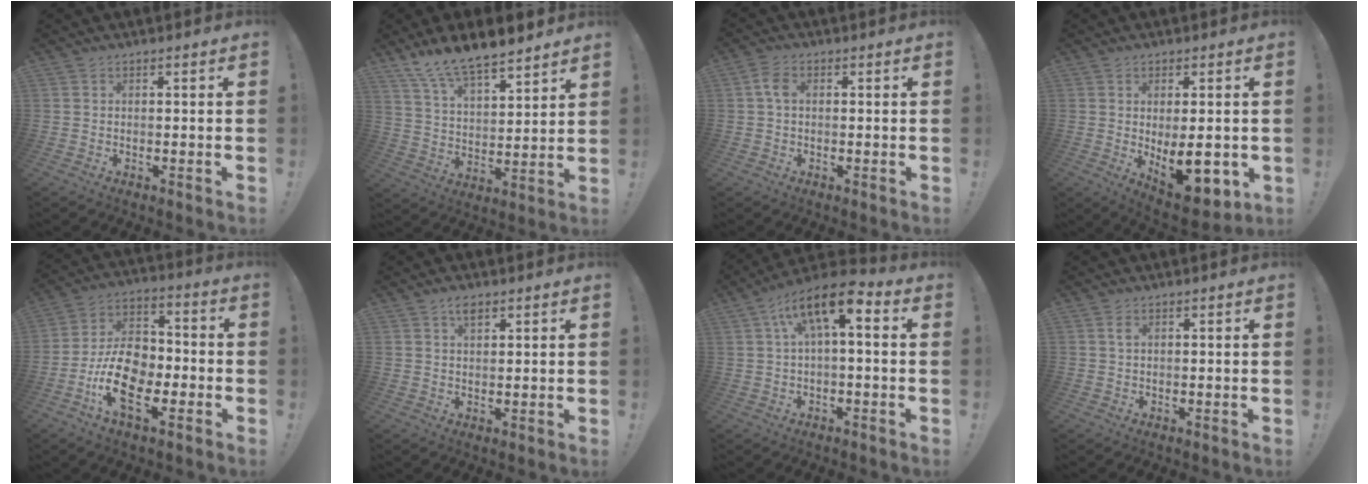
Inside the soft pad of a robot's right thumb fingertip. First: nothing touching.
{"total": 11.9, "force": [10.7, 2.6, 4.3], "torque": [-0.089, -0.083, 0.196]}
{"total": 4.4, "force": [0.4, 3.0, 3.1], "torque": [-0.050, 0.011, 0.008]}
{"total": 12.8, "force": [-0.8, 5.5, 11.6], "torque": [-0.156, -0.017, -0.002]}
{"total": 16.9, "force": [-6.5, 10.0, 12.0], "torque": [-0.228, 0.034, -0.107]}
{"total": 3.3, "force": [2.3, 1.5, 1.9], "torque": [-0.018, -0.012, 0.036]}
{"total": 11.1, "force": [3.6, 4.0, 9.7], "torque": [-0.154, -0.011, 0.061]}
{"total": 1.5, "force": [0.6, 0.9, 1.0], "torque": [-0.015, 0.000, 0.009]}